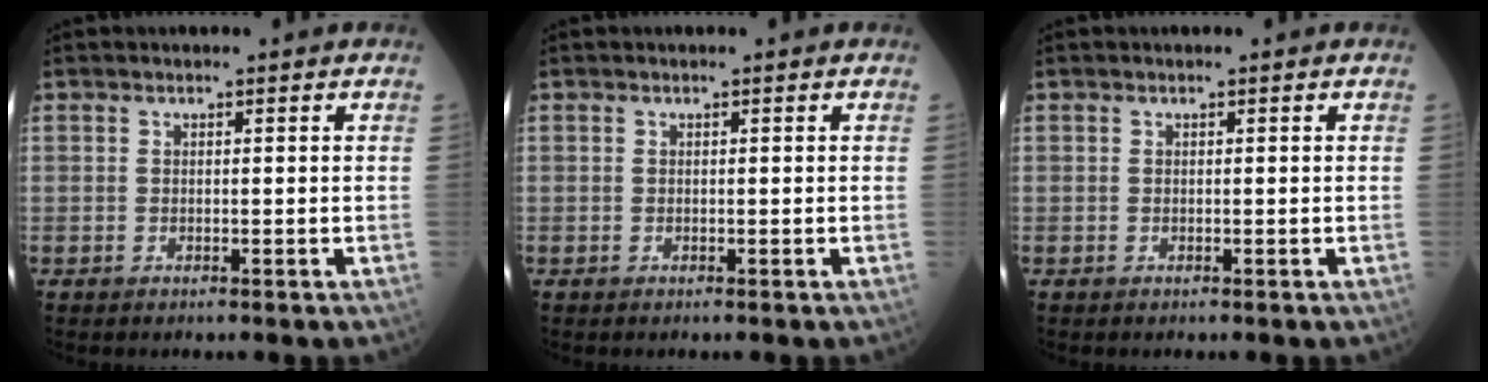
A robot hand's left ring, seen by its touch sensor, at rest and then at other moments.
{"total": 0.0}
{"total": 0.0}